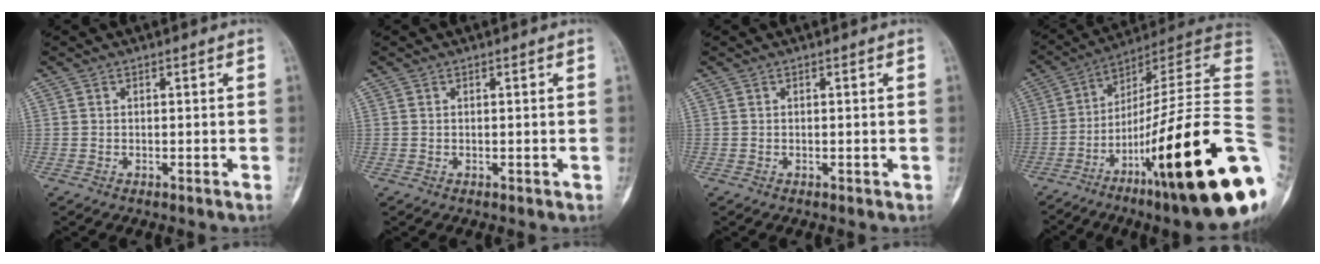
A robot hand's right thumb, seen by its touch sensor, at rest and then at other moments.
{"total": 0.0}
{"total": 0.0}
{"total": 31.8, "force": [-8.5, 5.0, 30.2], "torque": [-0.376, 0.046, -0.138]}